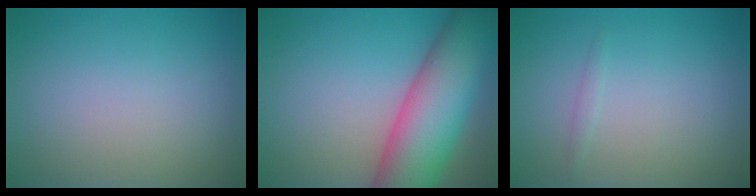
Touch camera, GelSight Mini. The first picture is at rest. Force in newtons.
{"total": 11.2, "press": 11.2, "slide": 0.4}
{"total": 0.6, "press": 0.5, "slide": 0.0}